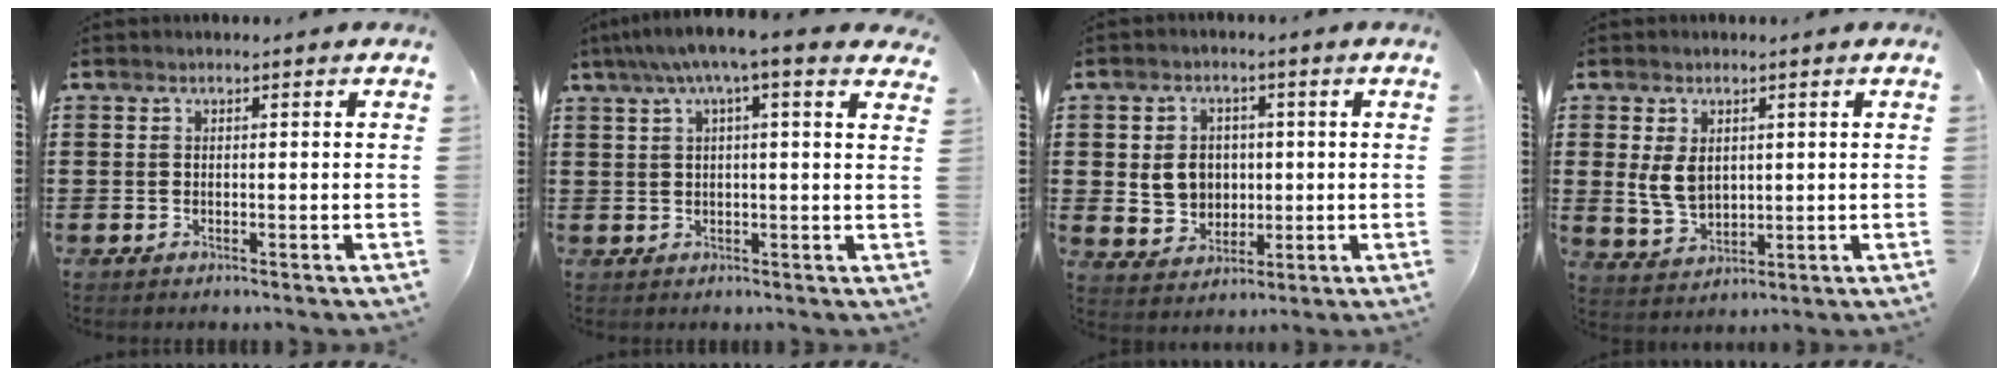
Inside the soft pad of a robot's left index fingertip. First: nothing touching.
{"total": 5.3, "force": [3.3, 0.2, 4.1], "torque": [-0.089, -0.001, 0.055]}
{"total": 5.5, "force": [0.6, 5.0, 2.4], "torque": [-0.048, 0.008, 0.008]}
{"total": 5.1, "force": [1.1, 3.6, 3.4], "torque": [-0.089, 0.004, 0.017]}